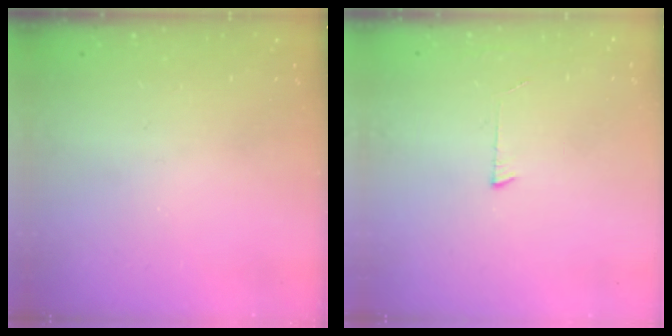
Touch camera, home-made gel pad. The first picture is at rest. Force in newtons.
{"total": 3.0, "press": 3.0, "slide": 0.3}